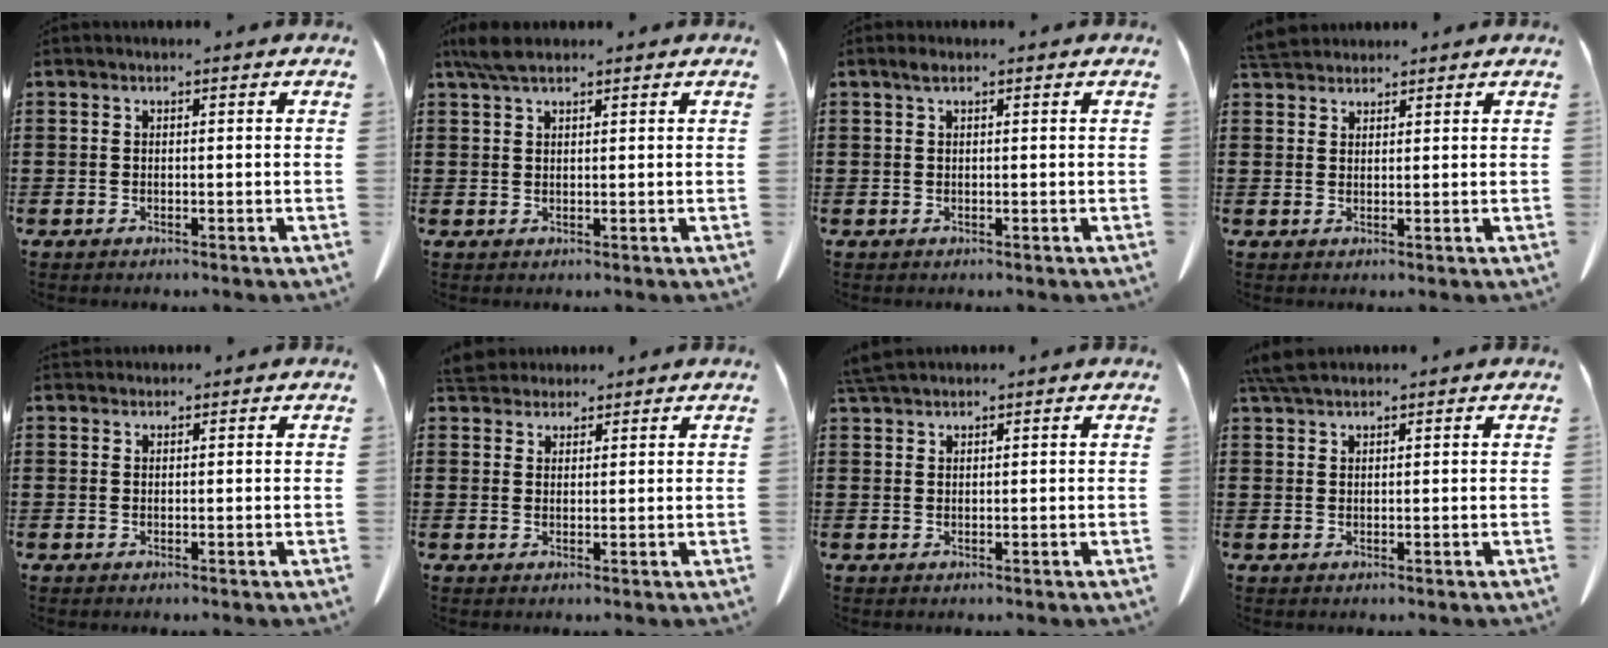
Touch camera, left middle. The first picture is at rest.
{"total": 3.6, "force": [2.5, 1.1, 2.3], "torque": [-0.052, 0.005, 0.049]}
{"total": 1.0, "force": [0.6, 0.3, 0.8], "torque": [-0.017, 0.002, 0.010]}
{"total": 3.7, "force": [3.4, 0.9, 1.0], "torque": [-0.029, -0.004, 0.068]}
{"total": 1.0, "force": [1.0, 0.2, 0.0], "torque": [-0.004, -0.002, 0.020]}
{"total": 3.8, "force": [3.5, 1.1, 0.7], "torque": [-0.025, -0.004, 0.069]}
{"total": 2.7, "force": [2.5, 0.3, 1.1], "torque": [-0.028, 0.001, 0.049]}
{"total": 3.7, "force": [3.0, 0.8, 1.9], "torque": [-0.046, -0.002, 0.059]}